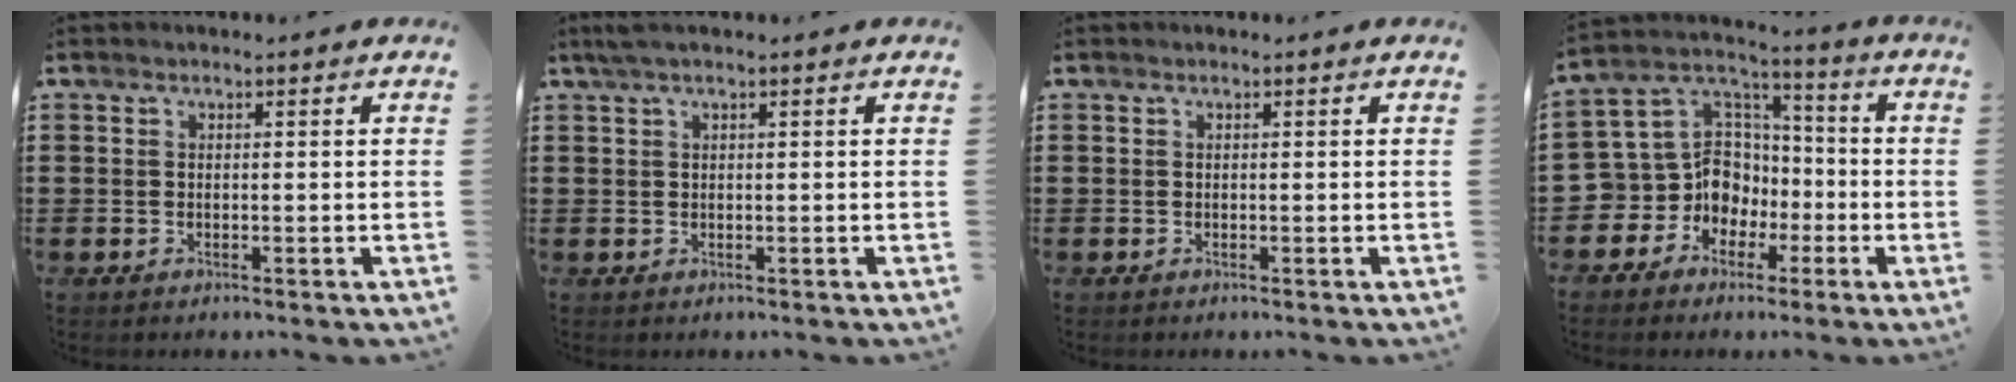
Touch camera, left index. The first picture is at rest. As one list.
[{"total": 1.3, "force": [0.6, 0.0, 1.2], "torque": [-0.022, 0.001, 0.012]}, {"total": 0.0}, {"total": 10.2, "force": [-2.5, 9.4, 3.2], "torque": [-0.110, -0.001, -0.043]}]